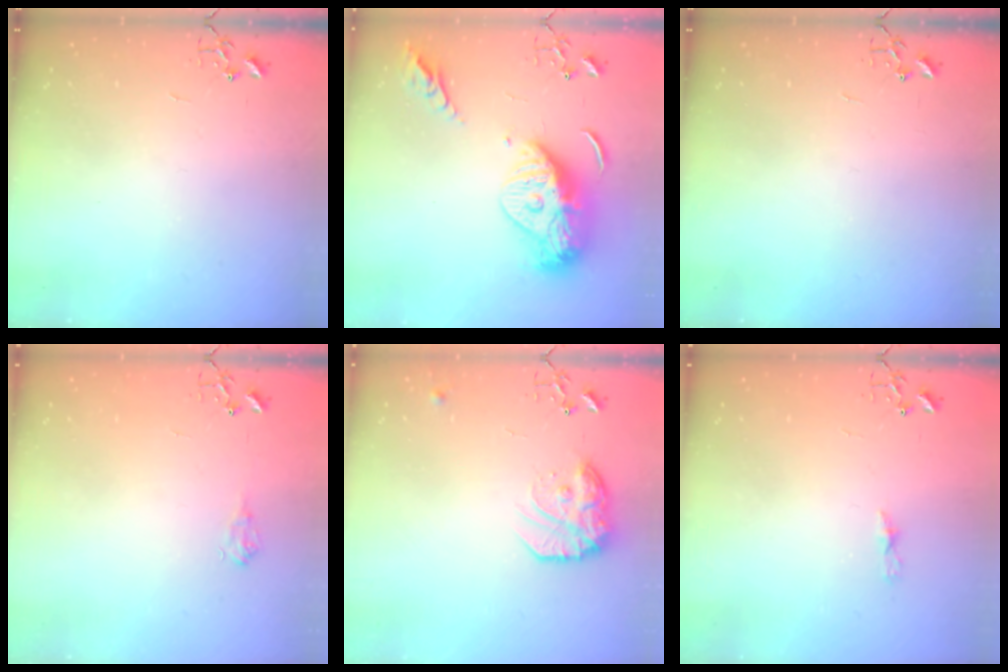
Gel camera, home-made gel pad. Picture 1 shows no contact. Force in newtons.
{"total": 16.9, "press": 16.8, "slide": 1.6}
{"total": 0.0}
{"total": 6.2, "press": 6.1, "slide": 0.8}
{"total": 15.0, "press": 15.0, "slide": 1.2}
{"total": 3.9, "press": 3.9, "slide": 0.5}